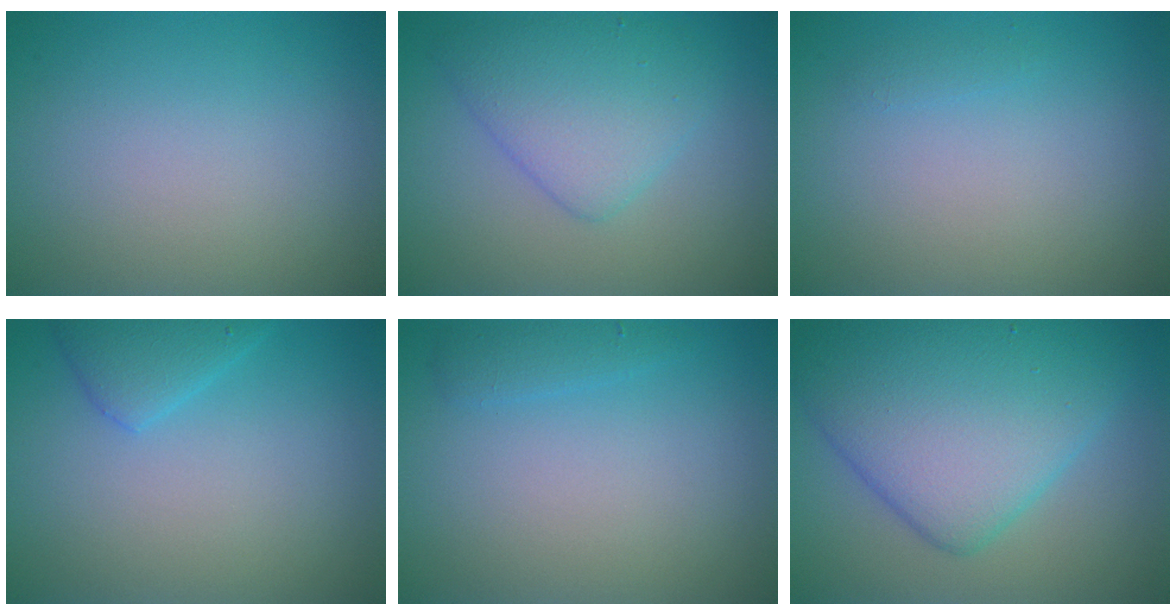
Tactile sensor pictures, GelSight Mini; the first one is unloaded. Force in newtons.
{"total": 4.5, "press": 4.5, "slide": 0.2}
{"total": 0.5, "press": 0.5, "slide": 0.1}
{"total": 2.4, "press": 2.4, "slide": 0.2}
{"total": 1.2, "press": 1.2, "slide": 0.1}
{"total": 9.8, "press": 9.8, "slide": 0.1}